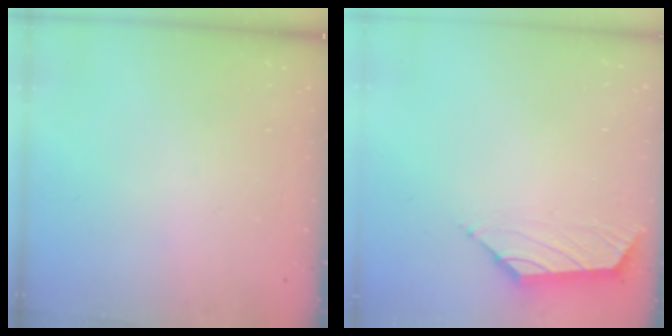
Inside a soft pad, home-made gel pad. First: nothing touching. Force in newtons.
{"total": 1.5, "press": 1.4, "slide": 0.6}